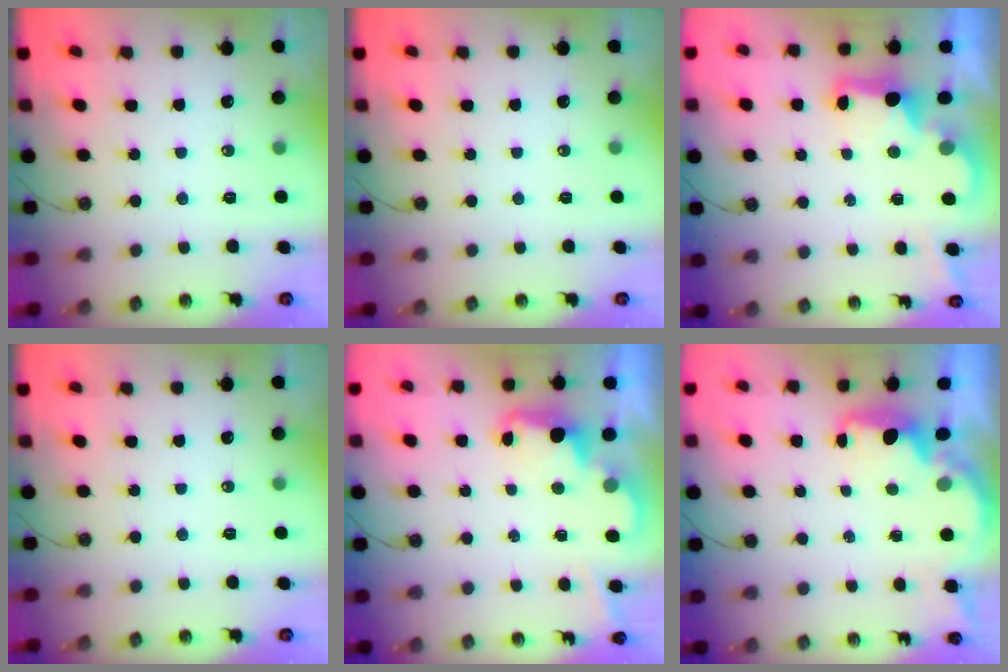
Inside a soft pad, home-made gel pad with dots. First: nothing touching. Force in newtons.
{"total": 0.0}
{"total": 3.0, "press": 2.9, "slide": 0.6}
{"total": 0.0}
{"total": 2.5, "press": 2.4, "slide": 0.6}
{"total": 2.1, "press": 2.0, "slide": 0.8}